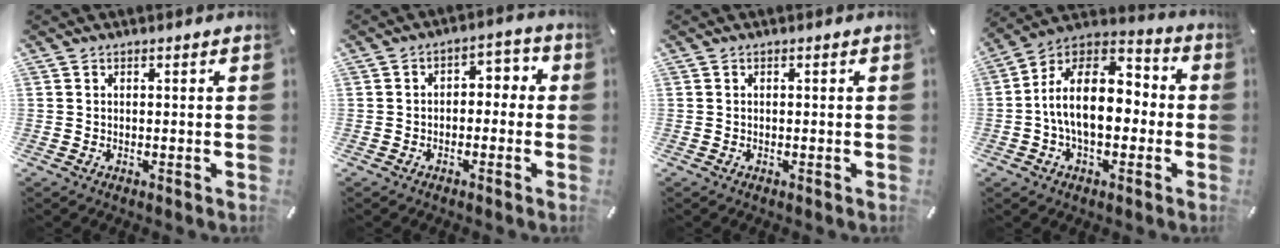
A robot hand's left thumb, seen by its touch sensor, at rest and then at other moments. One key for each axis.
{"total": 3.8, "fx": -2.1, "fy": 2.6, "fz": 1.9, "tx": -0.028, "ty": 0.013, "tz": -0.047}
{"total": 0.0}
{"total": 16.7, "fx": -1.9, "fy": 10.9, "fz": 12.6, "tx": -0.227, "ty": 0.015, "tz": -0.037}